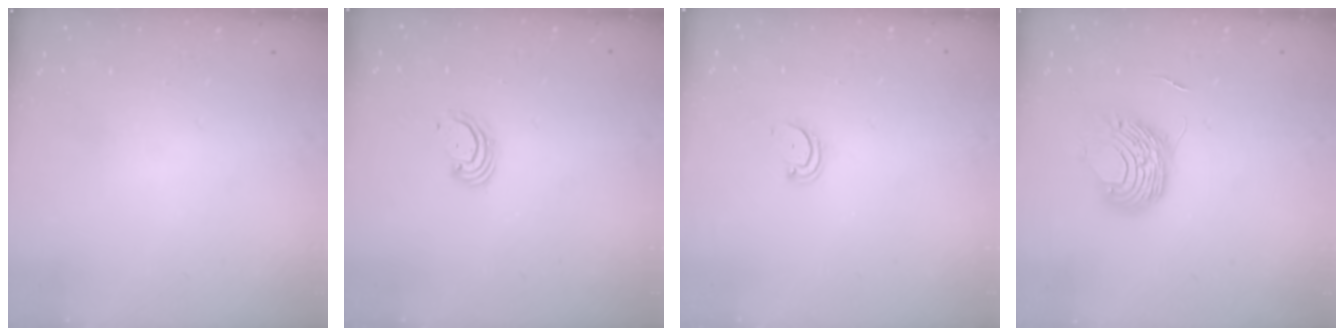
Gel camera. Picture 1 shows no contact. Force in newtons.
{"total": 2.5, "press": 2.5, "slide": 0.3}
{"total": 2.7, "press": 2.7, "slide": 0.3}
{"total": 8.7, "press": 8.7, "slide": 0.4}